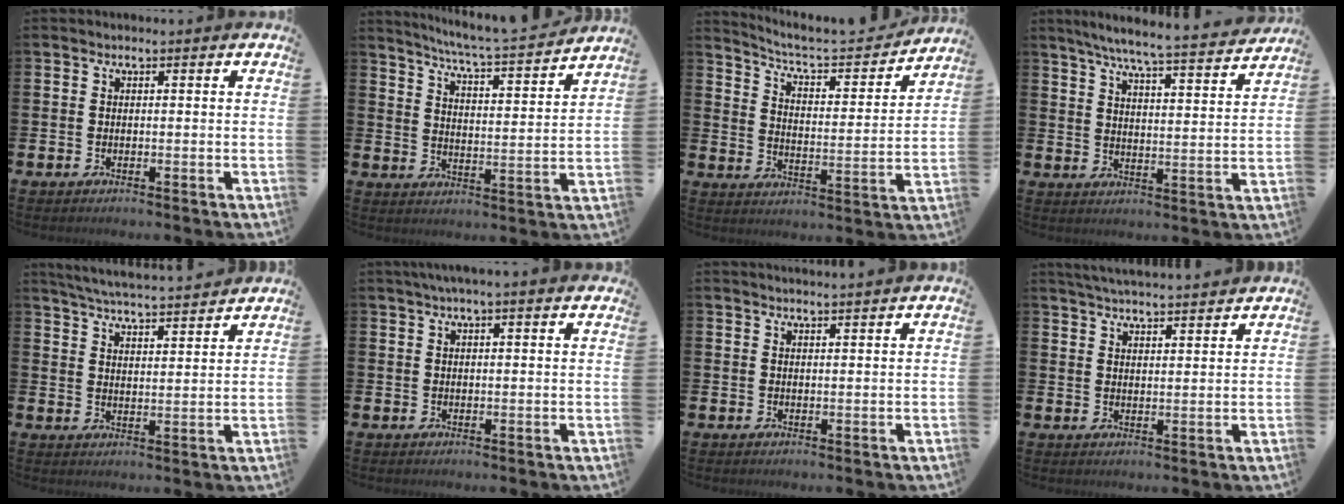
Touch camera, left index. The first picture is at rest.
{"total": 5.8, "force": [5.6, -0.6, 1.6], "torque": [-0.053, -0.051, 0.091]}
{"total": 6.4, "force": [6.0, 0.9, 1.7], "torque": [-0.064, -0.049, 0.099]}
{"total": 7.1, "force": [6.6, -0.2, 2.7], "torque": [-0.068, -0.046, 0.113]}
{"total": 5.4, "force": [5.4, -0.1, 0.8], "torque": [-0.035, -0.035, 0.094]}
{"total": 2.2, "force": [1.9, -0.3, 1.2], "torque": [-0.022, -0.002, 0.033]}
{"total": 1.3, "force": [1.3, -0.3, 0.0], "torque": [0.007, -0.009, 0.023]}
{"total": 4.1, "force": [4.1, -0.2, 0.3], "torque": [-0.010, -0.023, 0.073]}